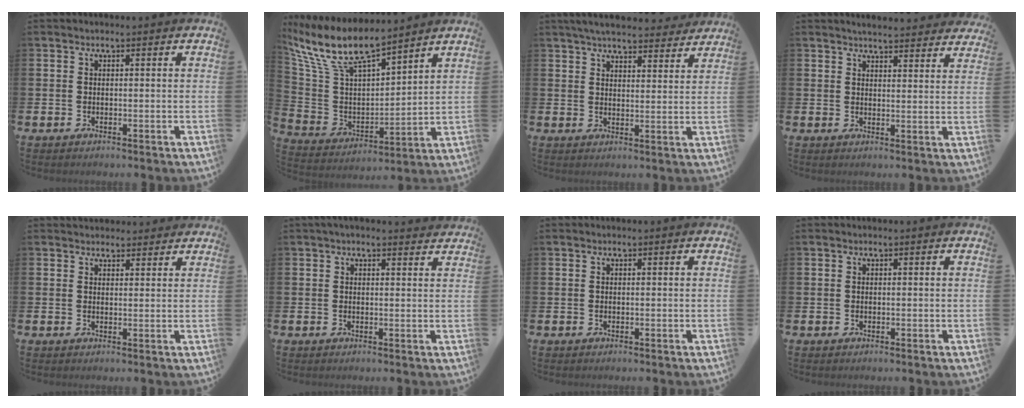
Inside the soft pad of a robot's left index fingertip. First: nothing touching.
{"total": 11.2, "force": [9.5, 2.8, 5.2], "torque": [-0.145, -0.058, 0.166]}
{"total": 5.5, "force": [5.2, 1.0, 1.3], "torque": [-0.029, -0.027, 0.093]}
{"total": 3.9, "force": [3.9, 0.2, 0.3], "torque": [-0.012, -0.023, 0.070]}
{"total": 2.5, "force": [2.4, 0.8, -0.2], "torque": [0.012, -0.012, 0.042]}
{"total": 1.8, "force": [1.7, 0.2, 0.5], "torque": [-0.007, -0.005, 0.030]}
{"total": 0.0}
{"total": 0.0}